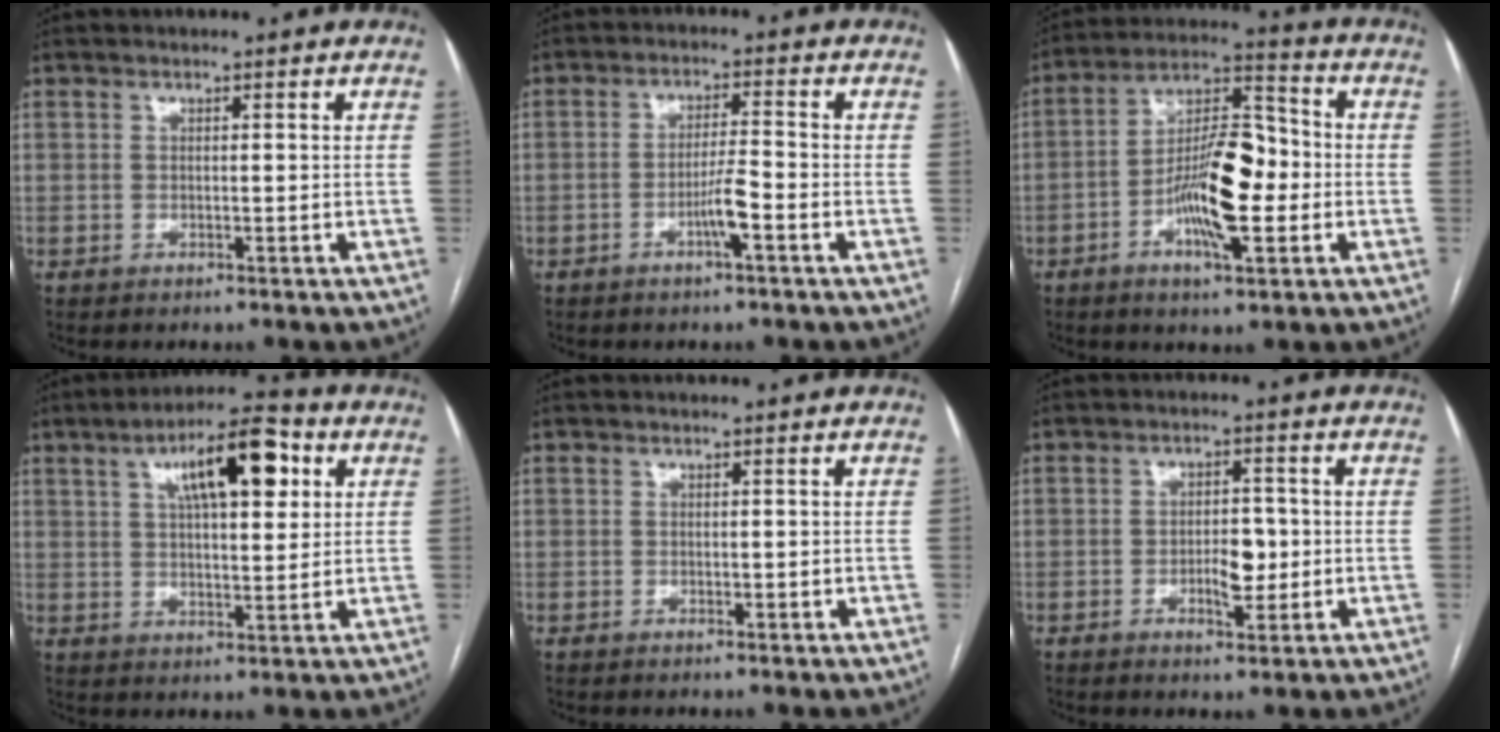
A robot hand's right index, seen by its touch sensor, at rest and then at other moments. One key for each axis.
{"total": 4.3, "fx": -1.9, "fy": 0.1, "fz": 3.8, "tx": -0.071, "ty": -0.001, "tz": -0.036}
{"total": 13.3, "fx": -2.9, "fy": 4.0, "fz": 12.4, "tx": -0.223, "ty": 0.018, "tz": -0.049}
{"total": 12.5, "fx": 4.9, "fy": 3.6, "fz": 10.9, "tx": -0.176, "ty": 0.025, "tz": 0.077}
{"total": 0.9, "fx": 0.1, "fy": 0.7, "fz": 0.6, "tx": -0.006, "ty": 0.000, "tz": 0.002}
{"total": 4.9, "fx": -0.9, "fy": 2.2, "fz": 4.3, "tx": -0.065, "ty": 0.002, "tz": -0.010}